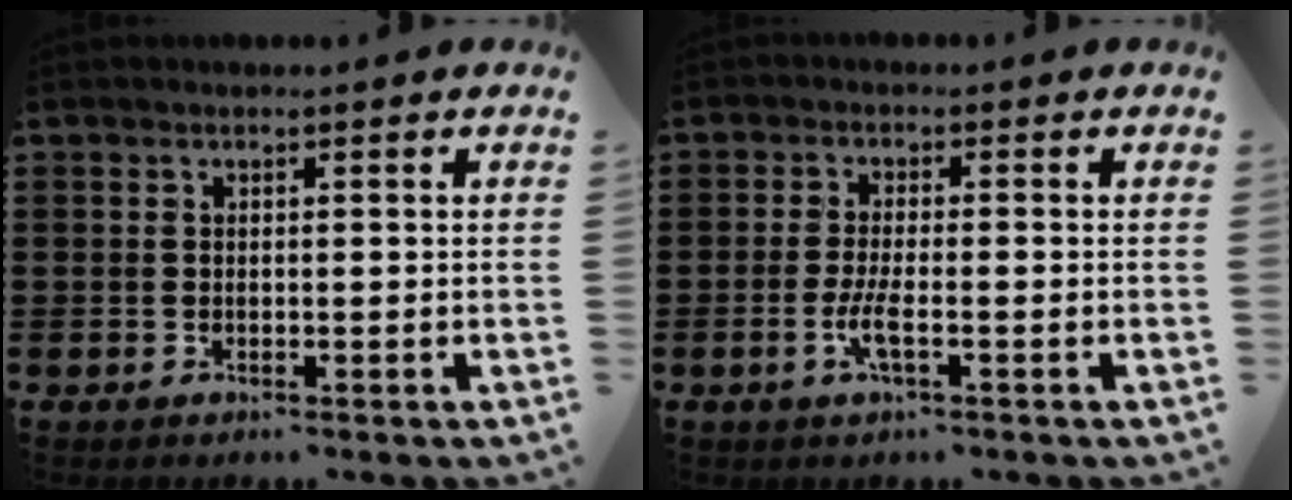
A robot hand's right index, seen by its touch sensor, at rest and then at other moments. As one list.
[{"total": 3.7, "force": [-1.4, 0.7, 3.3], "torque": [-0.070, -0.004, -0.029]}]